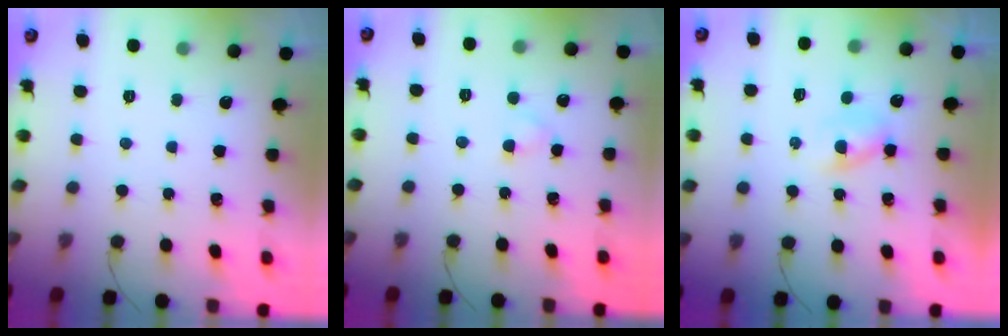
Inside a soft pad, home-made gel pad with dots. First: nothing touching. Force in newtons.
{"total": 2.0, "press": 1.8, "slide": 0.9}
{"total": 2.3, "press": 2.1, "slide": 1.0}